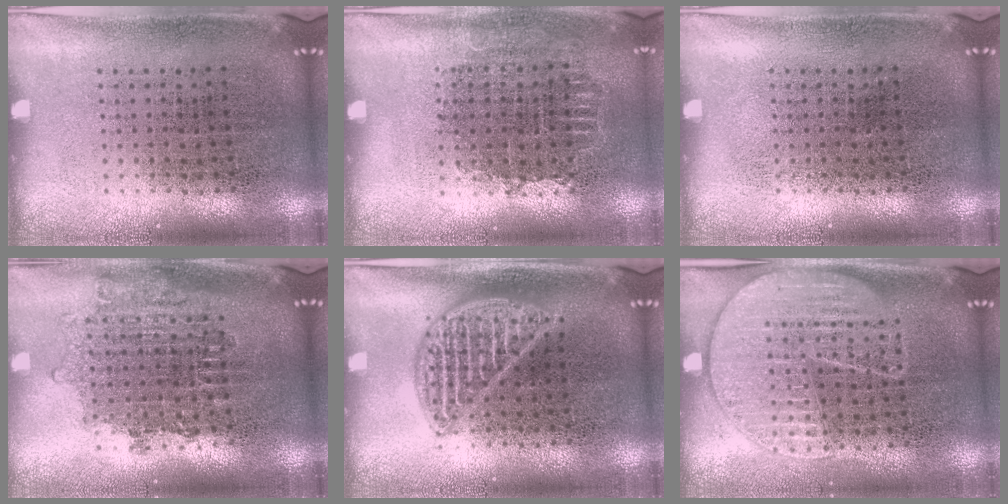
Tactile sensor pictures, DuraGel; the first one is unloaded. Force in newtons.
{"total": 0.8, "press": 0.7, "slide": 0.3}
{"total": 0.0}
{"total": 1.6, "press": 1.3, "slide": 0.8}
{"total": 2.1, "press": 2.1, "slide": 0.2}
{"total": 1.8, "press": 1.6, "slide": 0.8}